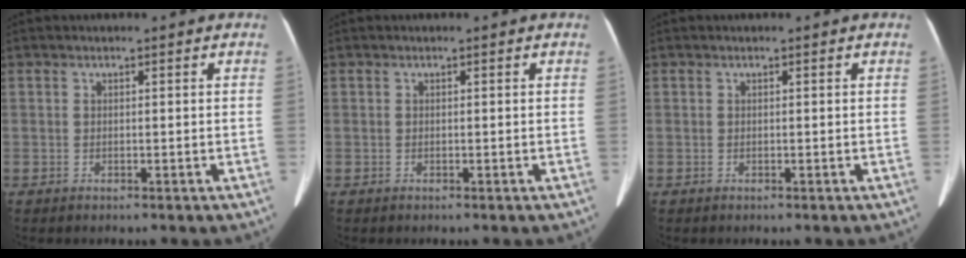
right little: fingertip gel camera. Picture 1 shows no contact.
{"total": 0.0}
{"total": 0.0}